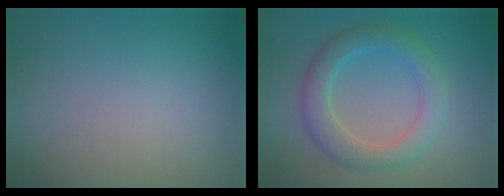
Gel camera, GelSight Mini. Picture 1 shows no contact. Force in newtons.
{"total": 4.2, "press": 4.2, "slide": 0.2}